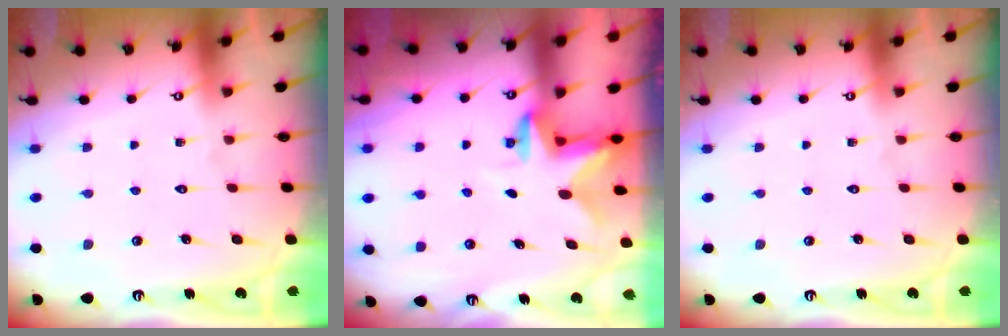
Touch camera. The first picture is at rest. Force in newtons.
{"total": 2.7, "press": 2.6, "slide": 0.5}
{"total": 0.0}